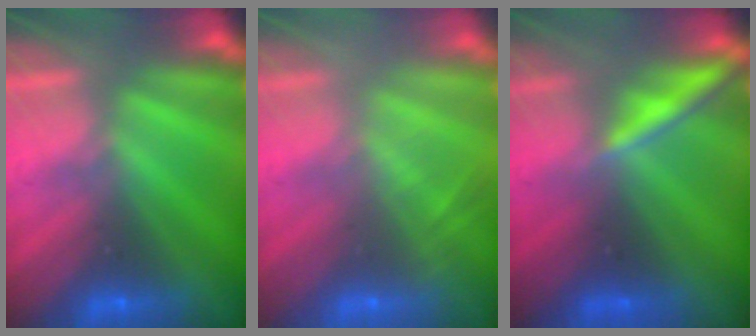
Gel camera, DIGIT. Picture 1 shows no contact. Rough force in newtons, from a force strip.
{"total": 2.0}
{"total": 1.6}